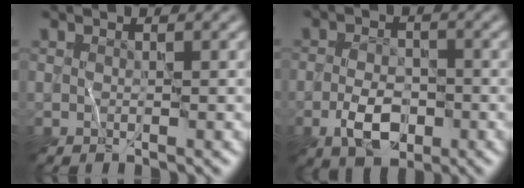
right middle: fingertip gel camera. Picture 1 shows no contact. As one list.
[{"total": 4.0, "force": [-1.6, 2.2, 2.9], "torque": [-0.051, -0.001, -0.035]}]